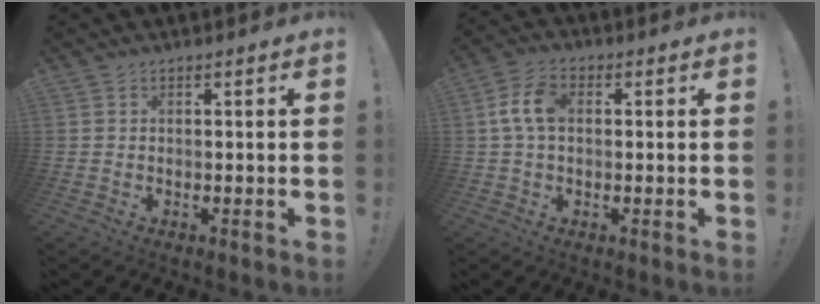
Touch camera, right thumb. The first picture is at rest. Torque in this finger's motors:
{"motor_torque": [1.19, 1.08, 0.88, -0.28, 0.00]}